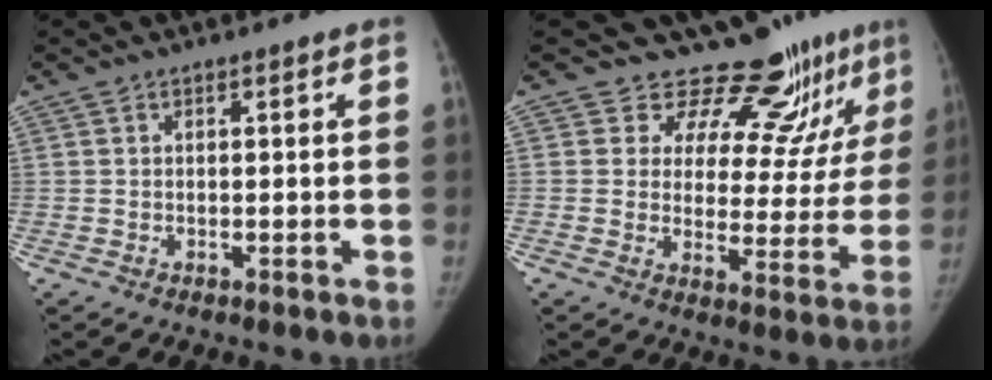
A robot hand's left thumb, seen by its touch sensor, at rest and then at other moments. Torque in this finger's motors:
{"motor_torque": [0.05, -0.05, -0.36, 0.16, -0.01]}